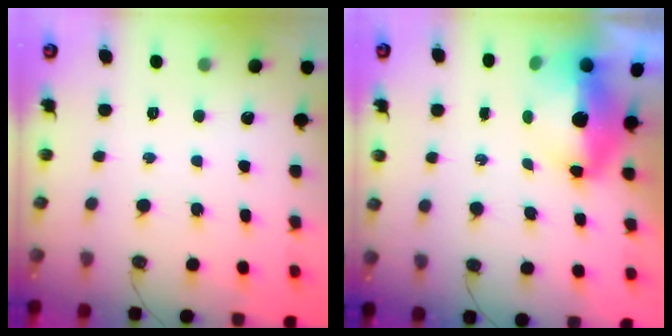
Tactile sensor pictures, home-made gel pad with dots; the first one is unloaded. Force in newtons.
{"total": 11.2, "press": 11.1, "slide": 2.0}